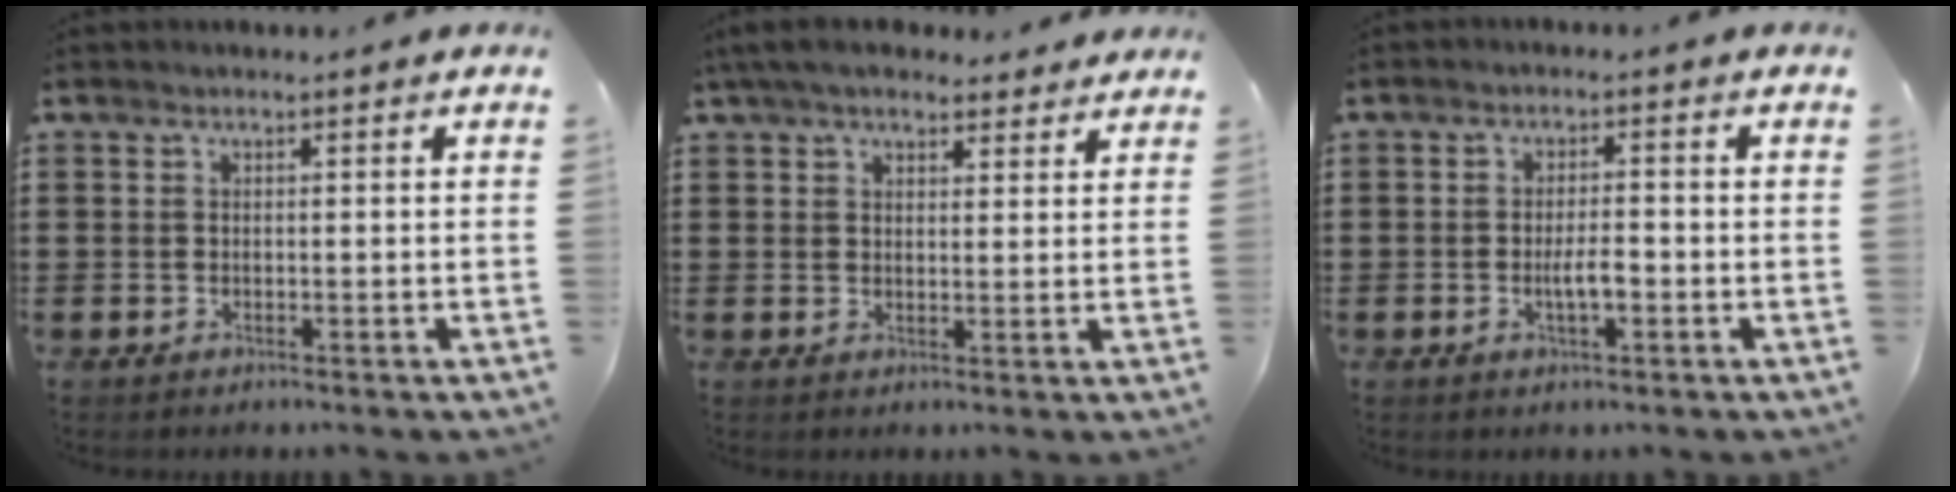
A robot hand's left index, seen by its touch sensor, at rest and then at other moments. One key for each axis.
{"total": 5.5, "fx": 4.8, "fy": 1.5, "fz": 2.3, "tx": -0.060, "ty": -0.005, "tz": 0.090}
{"total": 3.5, "fx": -0.8, "fy": 1.0, "fz": 3.2, "tx": -0.058, "ty": 0.002, "tz": -0.015}